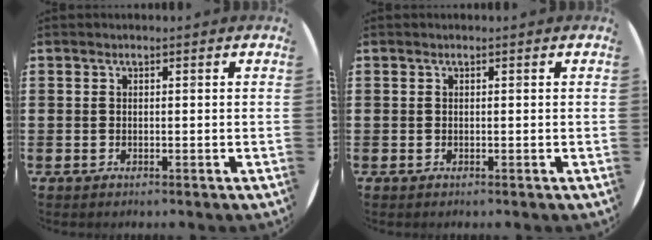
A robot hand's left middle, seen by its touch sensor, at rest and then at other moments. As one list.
[{"total": 0.0}]